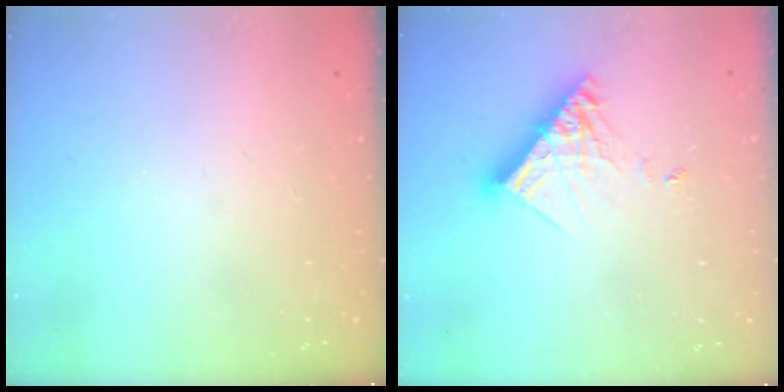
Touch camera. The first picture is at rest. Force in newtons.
{"total": 11.2, "press": 11.2, "slide": 0.7}